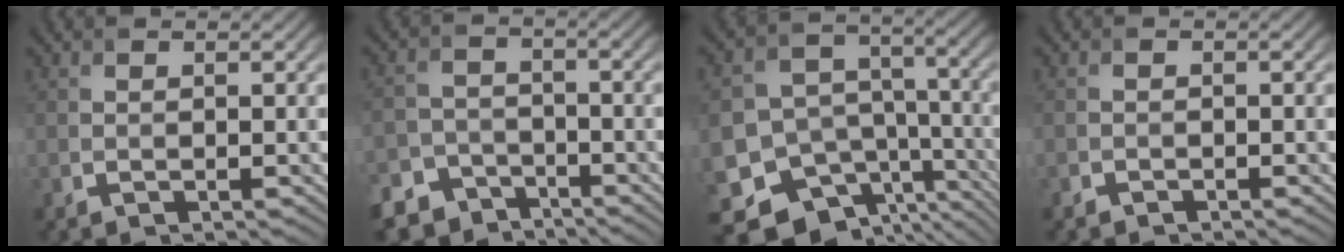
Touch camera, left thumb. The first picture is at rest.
{"total": 8.6, "force": [-6.5, 5.4, 1.6], "torque": [-0.043, -0.019, -0.114]}
{"total": 16.0, "force": [-9.2, 11.8, 5.7], "torque": [-0.144, -0.048, -0.106]}
{"total": 0.9, "force": [-0.8, 0.5, -0.1], "torque": [0.003, -0.002, -0.017]}